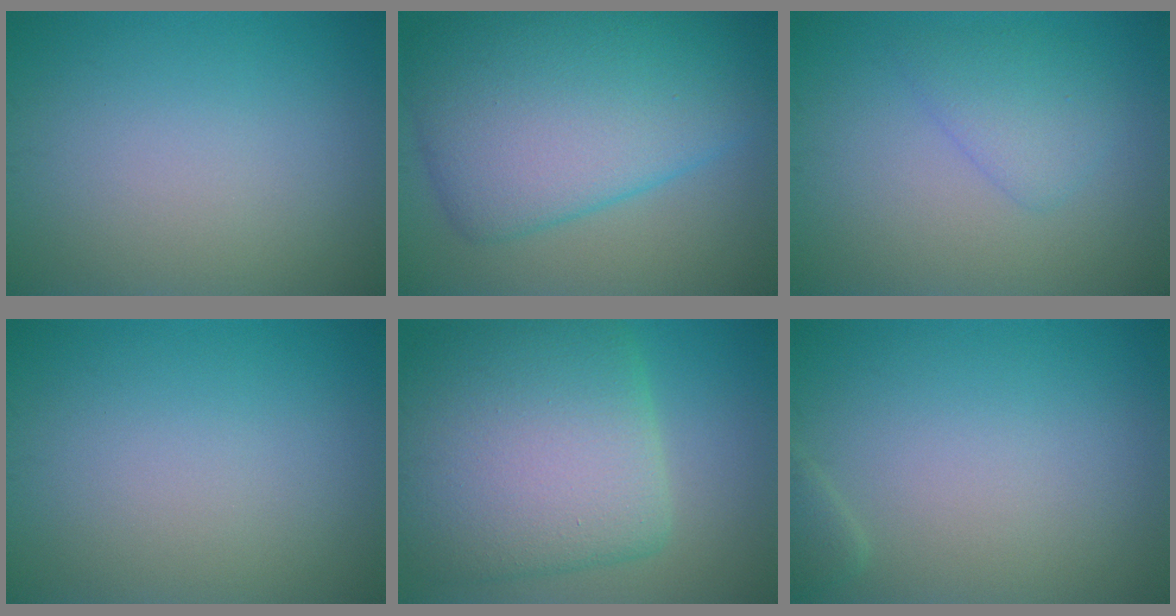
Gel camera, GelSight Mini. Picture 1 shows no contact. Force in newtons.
{"total": 11.0, "press": 11.0, "slide": 0.2}
{"total": 2.5, "press": 2.4, "slide": 0.2}
{"total": 0.0}
{"total": 11.3, "press": 11.3, "slide": 0.8}
{"total": 0.9, "press": 0.9, "slide": 0.1}